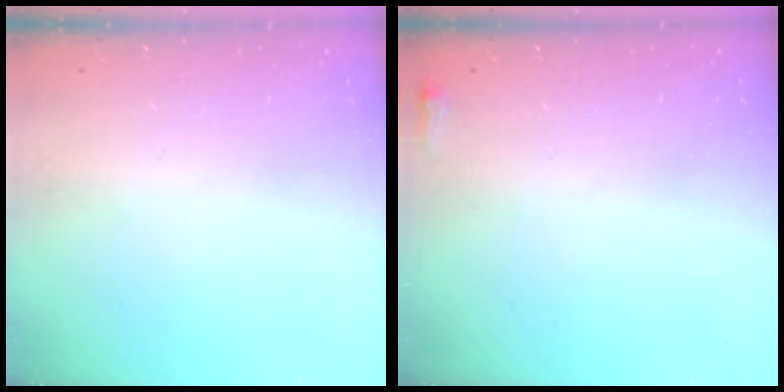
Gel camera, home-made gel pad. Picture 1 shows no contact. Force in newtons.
{"total": 2.9, "press": 2.6, "slide": 1.1}